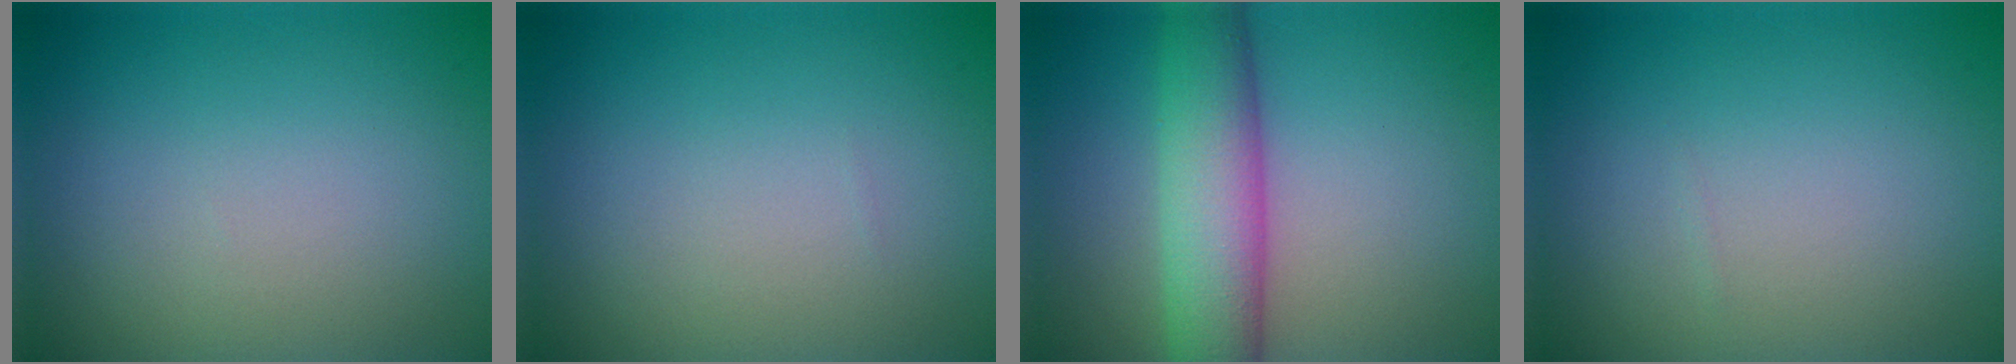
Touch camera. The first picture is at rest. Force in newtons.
{"total": 0.0}
{"total": 6.8, "press": 6.8, "slide": 0.2}
{"total": 0.0}